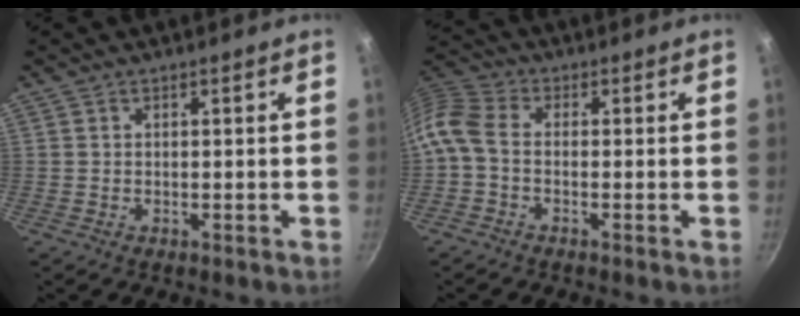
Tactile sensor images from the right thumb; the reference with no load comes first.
{"total": 7.3, "force": [-1.6, 4.8, 5.3], "torque": [-0.120, 0.029, -0.051]}